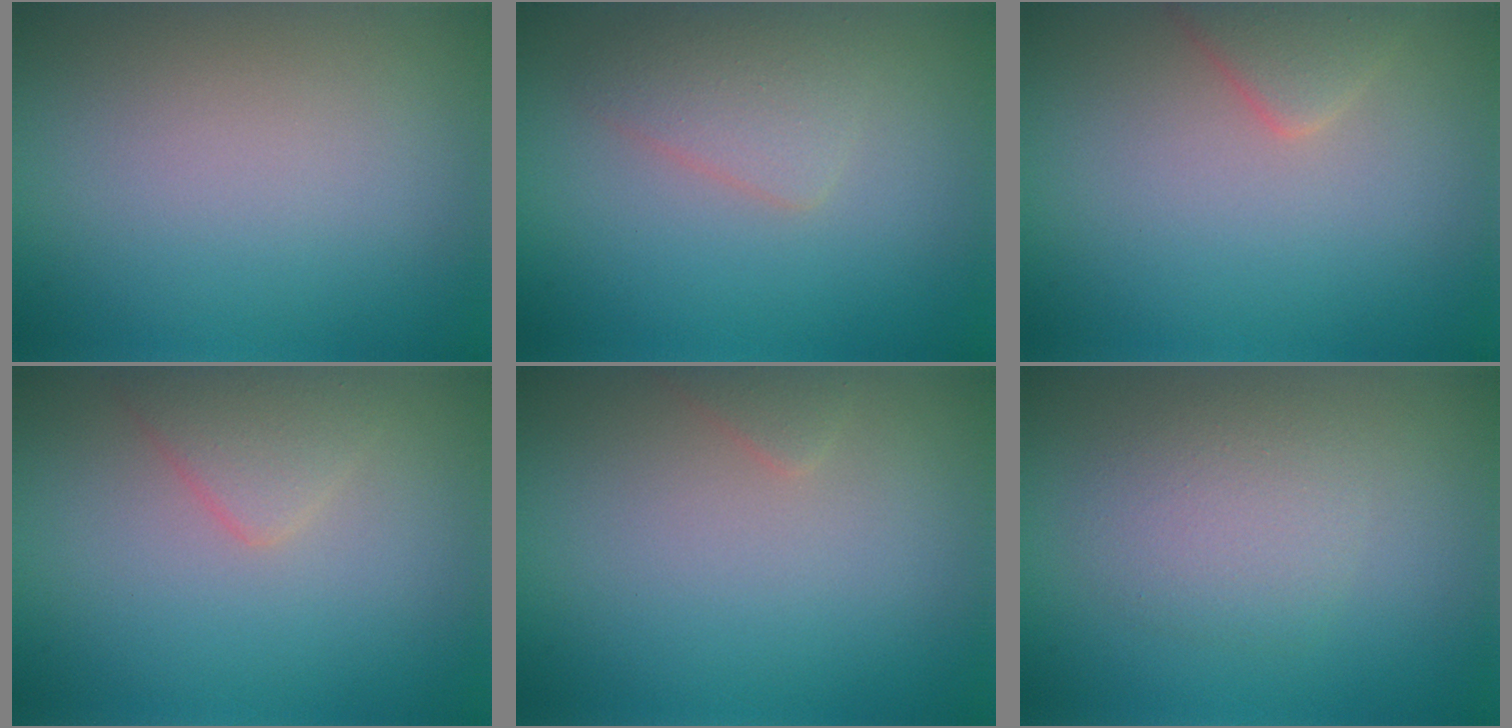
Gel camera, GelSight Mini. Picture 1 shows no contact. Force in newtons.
{"total": 2.4, "press": 2.4, "slide": 0.1}
{"total": 2.0, "press": 2.0, "slide": 0.1}
{"total": 2.1, "press": 2.1, "slide": 0.1}
{"total": 0.8, "press": 0.8, "slide": 0.0}
{"total": 2.8, "press": 2.8, "slide": 0.2}